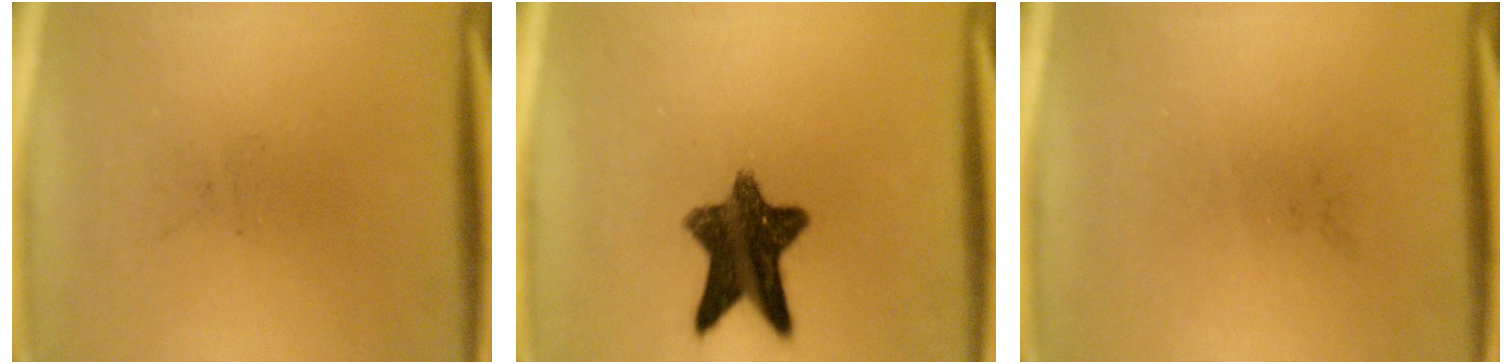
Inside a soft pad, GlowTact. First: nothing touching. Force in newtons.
{"total": 10.9}
{"total": 0.0}